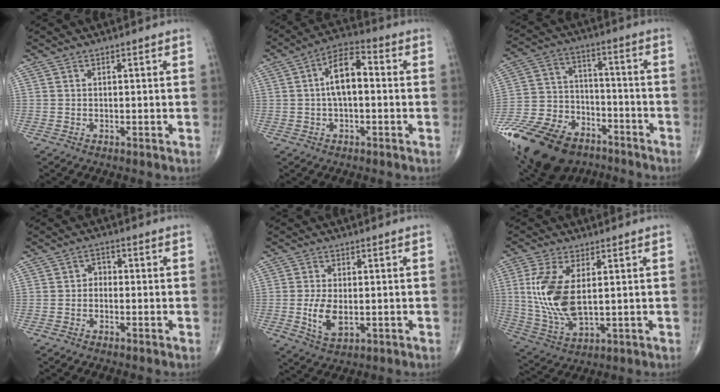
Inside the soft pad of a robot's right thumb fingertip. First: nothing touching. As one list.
[{"total": 9.0, "force": [0.3, 4.3, 7.9], "torque": [-0.137, 0.031, -0.005]}, {"total": 24.1, "force": [-15.4, 14.2, 11.9], "torque": [-0.289, 0.043, -0.269]}, {"total": 2.1, "force": [-0.5, 1.7, 1.2], "torque": [-0.003, 0.011, -0.018]}, {"total": 5.9, "force": [-0.8, 3.1, 5.0], "torque": [-0.099, -0.010, -0.008]}, {"total": 12.6, "force": [1.8, 6.0, 10.9], "torque": [-0.238, -0.013, 0.047]}]